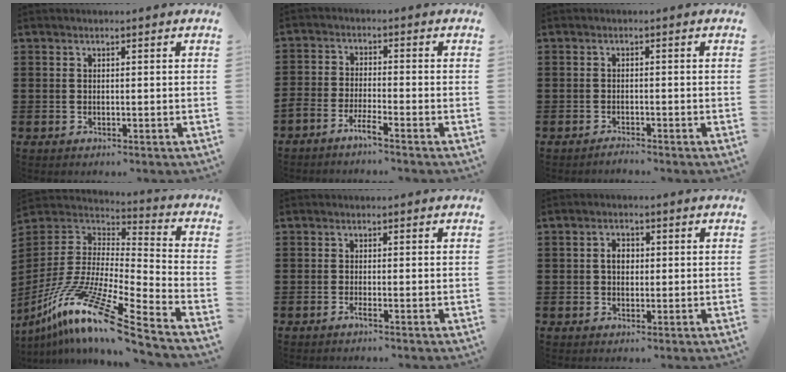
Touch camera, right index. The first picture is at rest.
{"total": 3.1, "force": [-3.0, -0.3, 1.0], "torque": [-0.028, -0.001, -0.061]}
{"total": 1.2, "force": [-1.2, 0.0, 0.2], "torque": [-0.006, -0.001, -0.023]}
{"total": 15.1, "force": [-10.2, 0.8, 11.1], "torque": [-0.222, 0.005, -0.194]}
{"total": 1.2, "force": [-0.8, -0.1, 0.8], "torque": [-0.022, -0.009, -0.017]}
{"total": 2.6, "force": [0.2, 1.8, 1.9], "torque": [-0.039, 0.008, 0.002]}